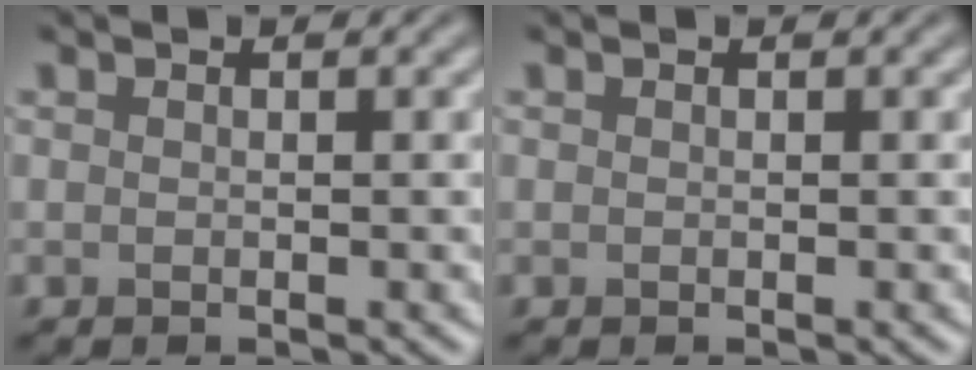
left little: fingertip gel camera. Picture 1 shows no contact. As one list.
[{"total": 0.0}]